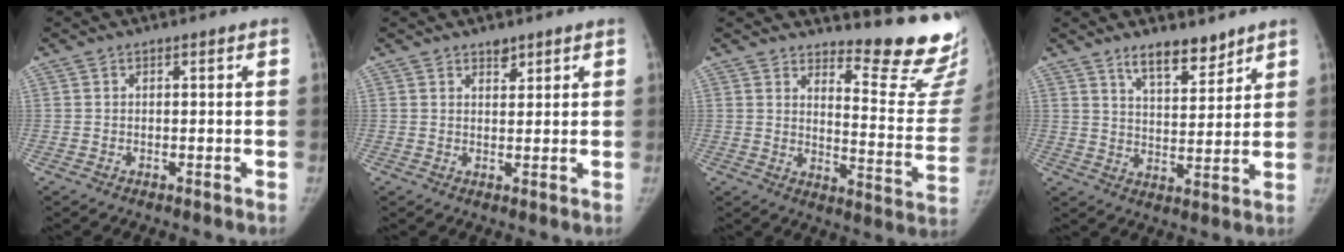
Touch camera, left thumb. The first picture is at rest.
{"total": 2.1, "force": [1.7, 1.1, 0.8], "torque": [0.000, -0.011, 0.025]}
{"total": 17.6, "force": [15.6, 3.1, 7.5], "torque": [-0.057, -0.189, 0.187]}
{"total": 8.0, "force": [6.2, 3.0, 4.1], "torque": [-0.039, -0.048, 0.106]}